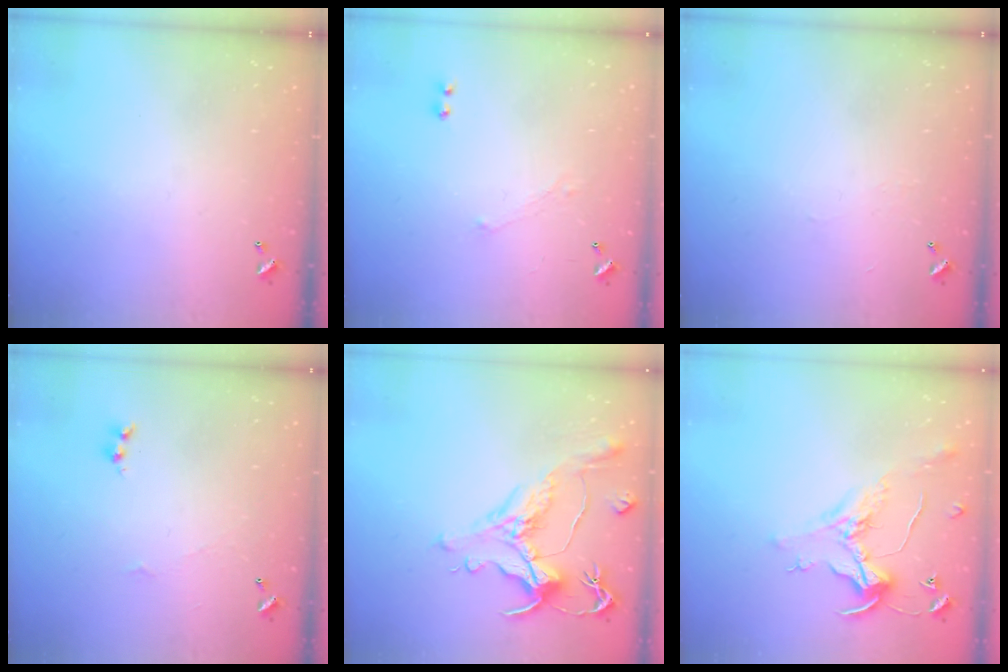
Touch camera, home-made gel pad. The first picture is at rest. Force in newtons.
{"total": 1.0, "press": 0.9, "slide": 0.5}
{"total": 2.3, "press": 2.3, "slide": 0.4}
{"total": 1.6, "press": 1.5, "slide": 0.4}
{"total": 1.7, "press": 0.9, "slide": 1.4}
{"total": 0.8, "press": 0.0, "slide": 0.8}